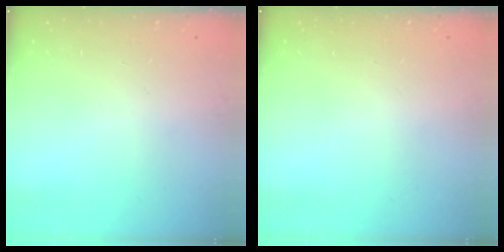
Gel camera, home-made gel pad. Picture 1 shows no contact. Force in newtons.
{"total": 0.0}